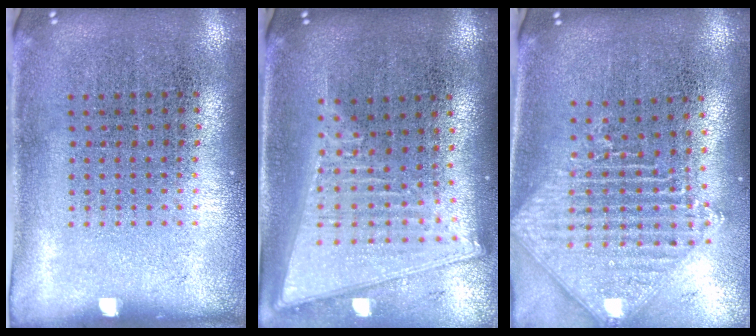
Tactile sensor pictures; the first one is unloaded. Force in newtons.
{"total": 2.1, "press": 1.8, "slide": 1.1}
{"total": 2.2, "press": 1.7, "slide": 1.3}